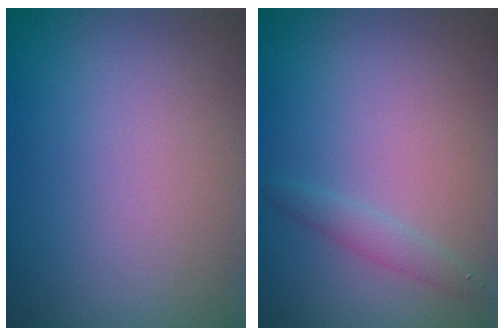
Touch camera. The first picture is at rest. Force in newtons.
{"total": 1.3, "press": 1.3, "slide": 0.1}